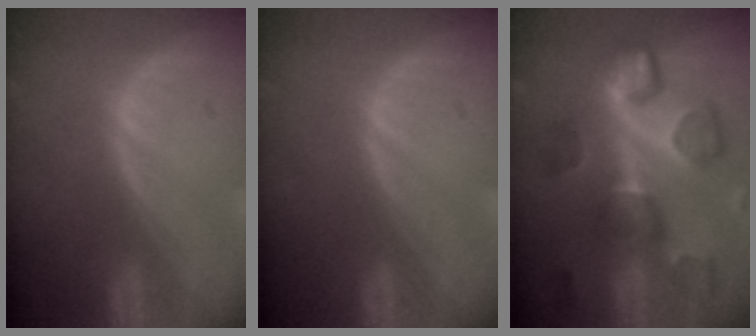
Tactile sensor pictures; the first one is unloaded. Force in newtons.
{"total": 0.0}
{"total": 9.9, "press": 9.8, "slide": 1.6}